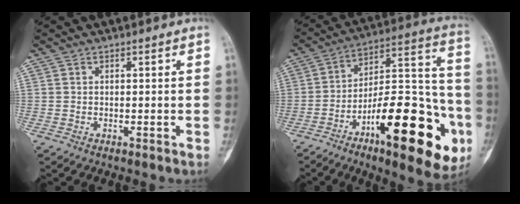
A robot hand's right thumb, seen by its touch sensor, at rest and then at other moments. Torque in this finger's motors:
{"motor_torque": [2.17, 2.65, 1.84, -0.93, 0.20]}